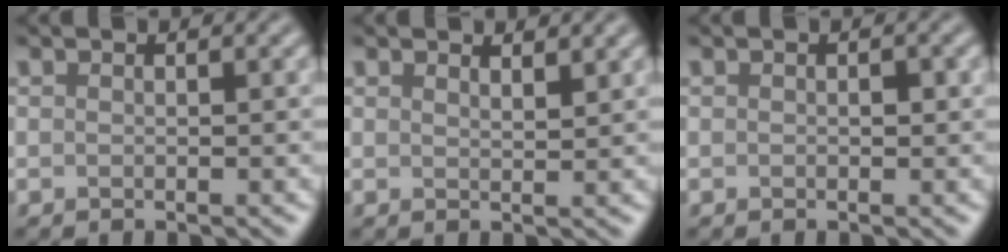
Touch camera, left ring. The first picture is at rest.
{"total": 1.6, "force": [1.4, 0.3, 0.6], "torque": [-0.007, 0.001, 0.022]}
{"total": 0.7, "force": [0.1, 0.5, 0.6], "torque": [-0.006, -0.001, 0.001]}